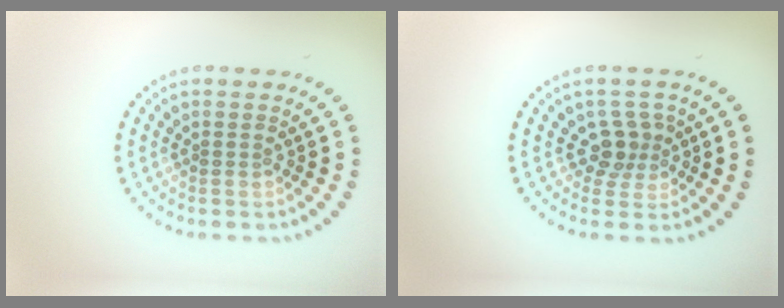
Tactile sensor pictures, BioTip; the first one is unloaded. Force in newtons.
{"total": 2.5, "press": 1.9, "slide": 1.6}